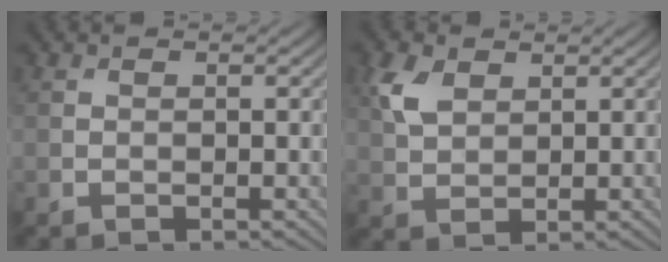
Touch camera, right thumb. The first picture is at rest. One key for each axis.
{"total": 4.4, "fx": 2.2, "fy": 2.7, "fz": 2.7, "tx": -0.071, "ty": 0.005, "tz": 0.046}